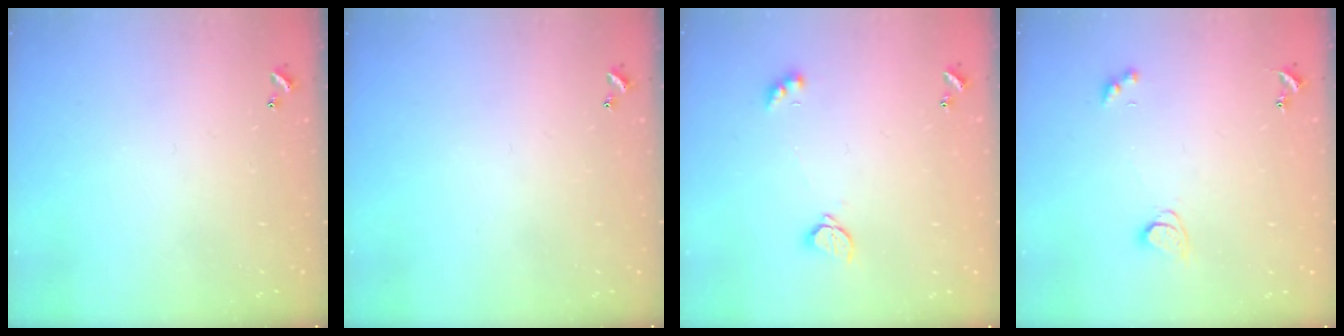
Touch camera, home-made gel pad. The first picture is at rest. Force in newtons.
{"total": 0.0}
{"total": 2.1, "press": 2.0, "slide": 0.5}
{"total": 1.9, "press": 1.9, "slide": 0.4}